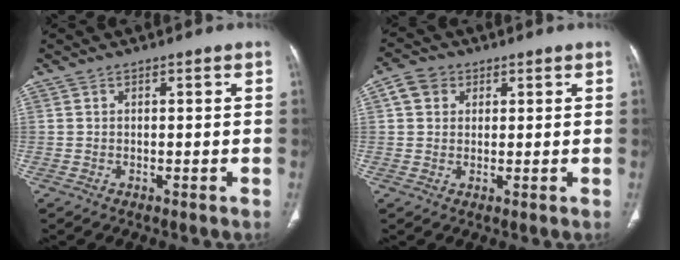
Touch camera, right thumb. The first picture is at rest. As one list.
[{"total": 4.6, "force": [1.7, 3.8, 2.0], "torque": [-0.021, 0.003, 0.029]}]